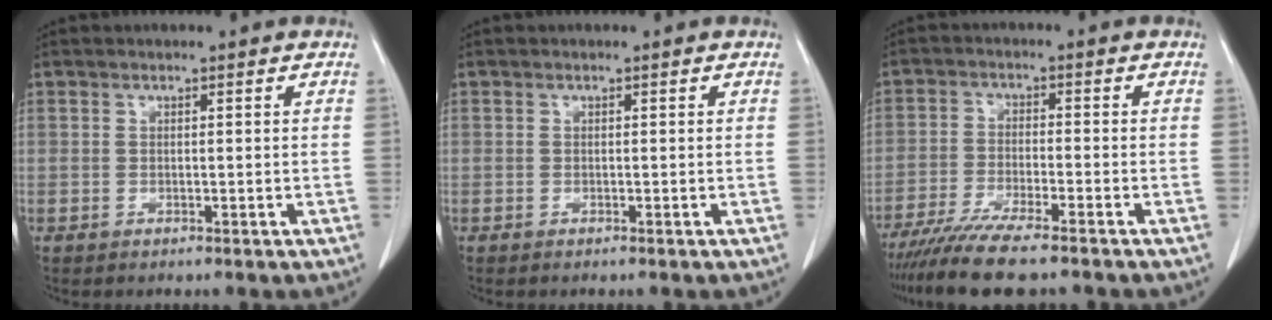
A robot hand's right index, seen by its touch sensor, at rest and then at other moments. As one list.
[{"total": 0.0}, {"total": 10.0, "force": [-8.2, 0.4, 5.7], "torque": [-0.091, -0.026, -0.136]}]